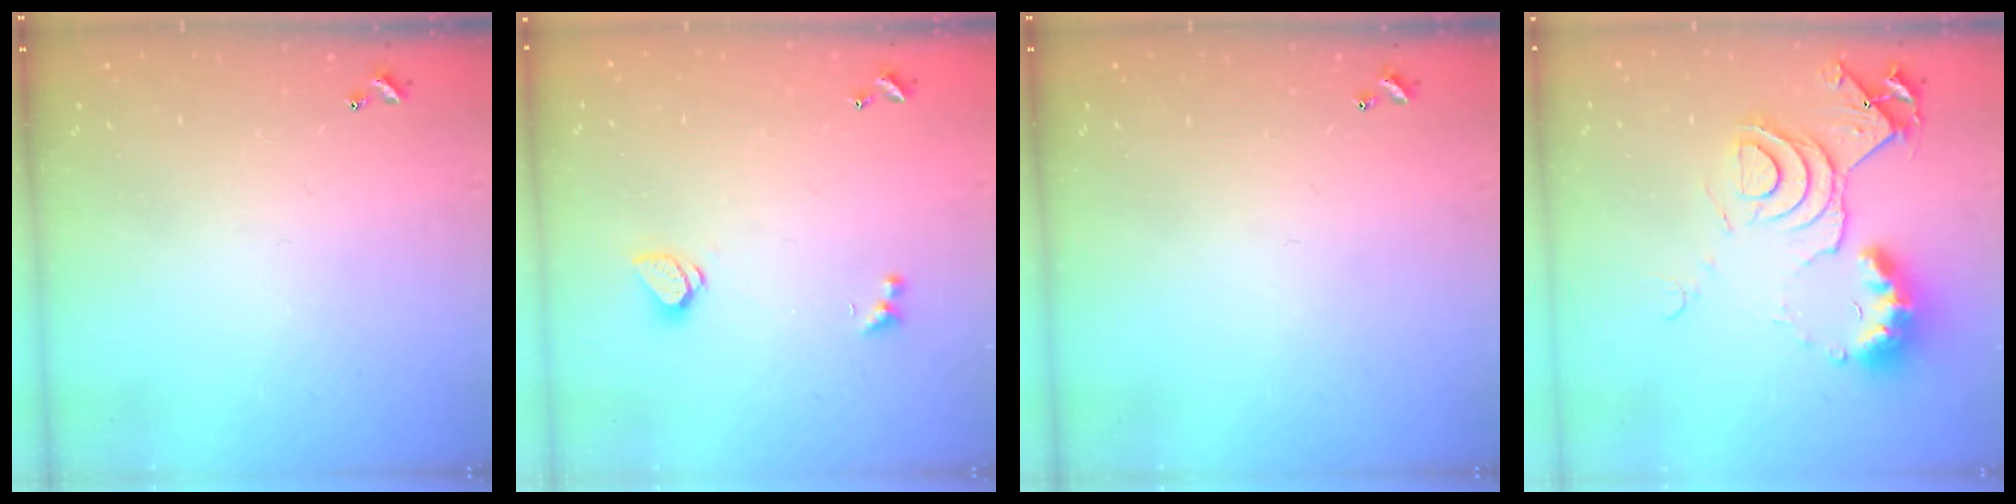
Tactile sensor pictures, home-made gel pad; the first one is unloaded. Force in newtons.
{"total": 1.5, "press": 1.4, "slide": 0.5}
{"total": 0.0}
{"total": 12.1, "press": 12.0, "slide": 1.6}